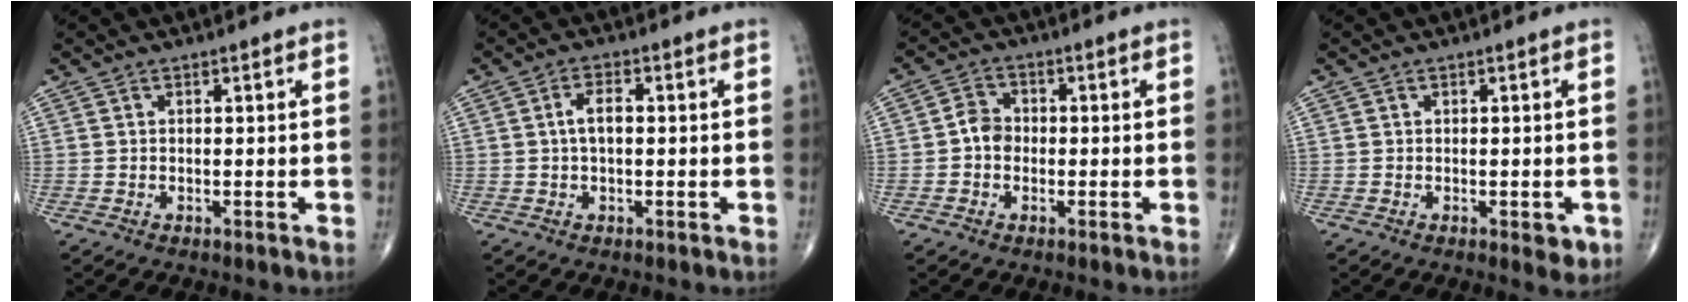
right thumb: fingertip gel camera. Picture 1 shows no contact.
{"total": 3.5, "force": [0.2, 1.8, 3.1], "torque": [-0.059, 0.009, 0.000]}
{"total": 3.9, "force": [-0.6, 3.2, 2.0], "torque": [-0.021, 0.015, -0.020]}
{"total": 2.8, "force": [-0.9, 1.4, 2.2], "torque": [-0.013, -0.001, -0.009]}